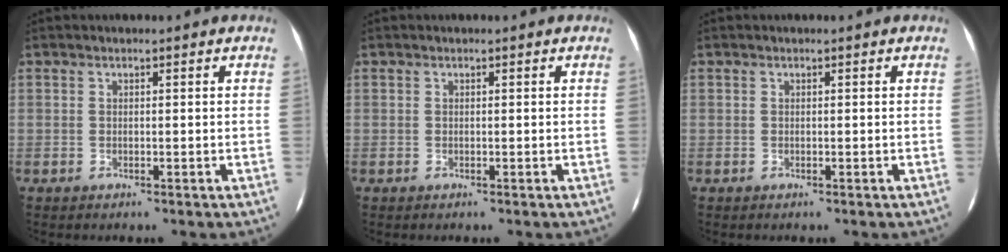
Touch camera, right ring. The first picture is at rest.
{"total": 0.0}
{"total": 0.0}